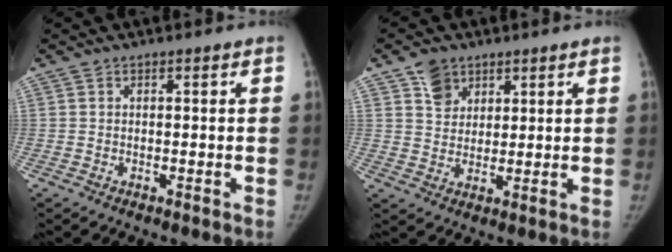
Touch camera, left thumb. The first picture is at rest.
{"total": 5.3, "force": [3.2, 3.9, 1.5], "torque": [-0.002, -0.029, 0.059]}